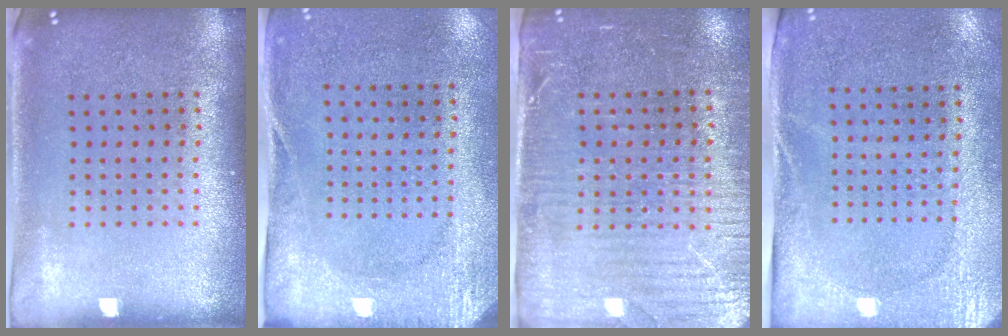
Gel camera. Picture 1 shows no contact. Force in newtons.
{"total": 2.7, "press": 2.1, "slide": 1.7}
{"total": 3.6, "press": 3.1, "slide": 1.7}
{"total": 2.7, "press": 2.2, "slide": 1.5}